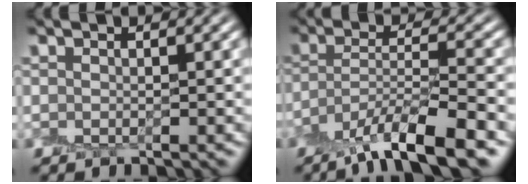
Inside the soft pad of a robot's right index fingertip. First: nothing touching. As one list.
[{"total": 8.3, "force": [-5.3, 1.7, 6.1], "torque": [-0.099, -0.001, -0.100]}]